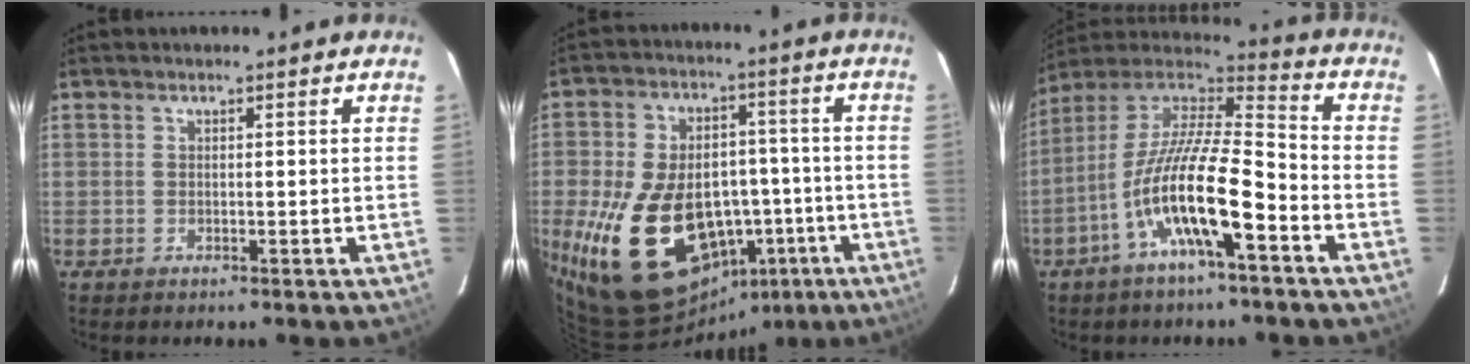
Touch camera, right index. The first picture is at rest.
{"total": 25.5, "force": [-7.9, 17.2, 17.0], "torque": [-0.356, 0.018, -0.089]}
{"total": 16.9, "force": [-7.6, 3.6, 14.7], "torque": [-0.268, -0.015, -0.149]}